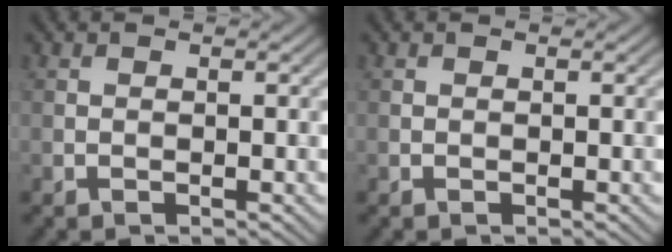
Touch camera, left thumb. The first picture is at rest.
{"total": 0.0}